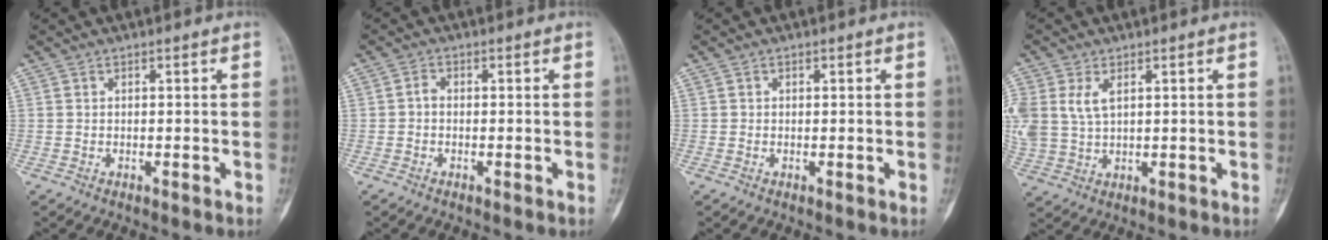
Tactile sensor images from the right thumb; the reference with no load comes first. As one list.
[{"total": 1.5, "force": [-0.3, 1.1, 0.9], "torque": [-0.012, 0.004, -0.011]}, {"total": 0.0}, {"total": 9.1, "force": [2.8, 5.8, 6.5], "torque": [-0.158, 0.001, 0.067]}]